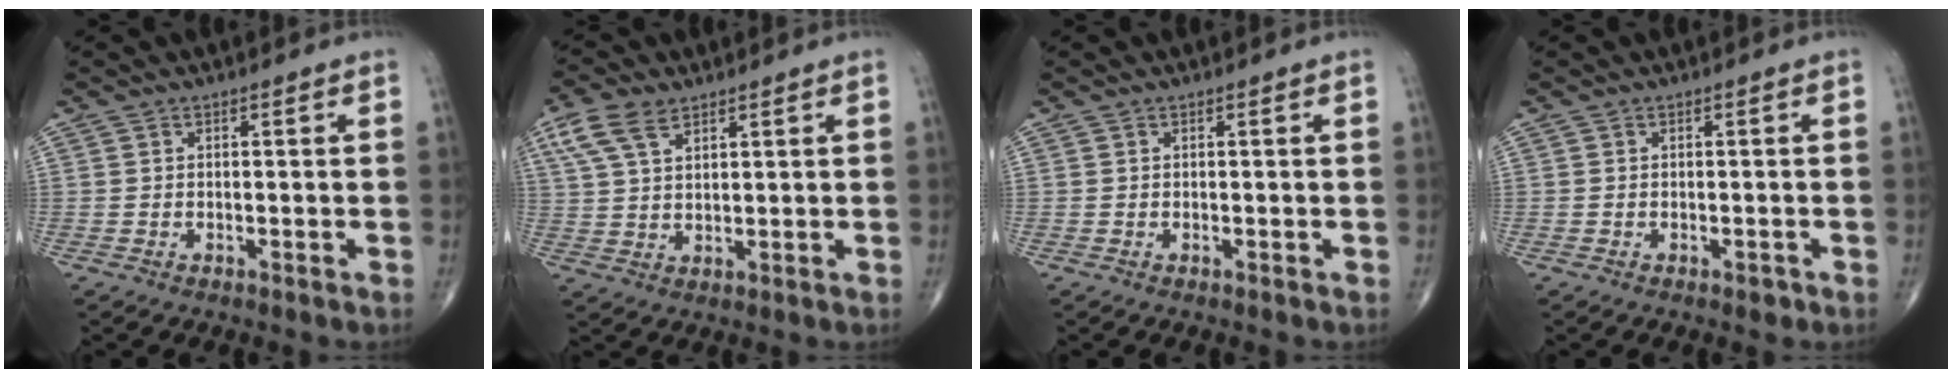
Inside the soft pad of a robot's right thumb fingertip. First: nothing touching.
{"total": 7.5, "force": [4.2, 3.9, 4.9], "torque": [-0.102, -0.001, 0.087]}
{"total": 0.0}
{"total": 0.9, "force": [-0.6, 0.4, 0.6], "torque": [-0.003, 0.000, -0.007]}